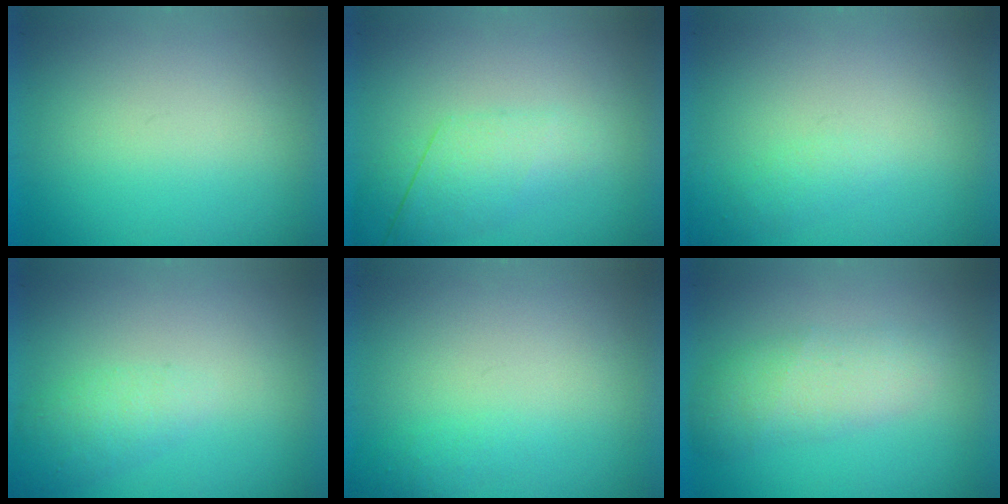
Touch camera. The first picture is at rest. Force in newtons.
{"total": 2.3}
{"total": 1.2}
{"total": 2.0}
{"total": 1.0}
{"total": 2.6}